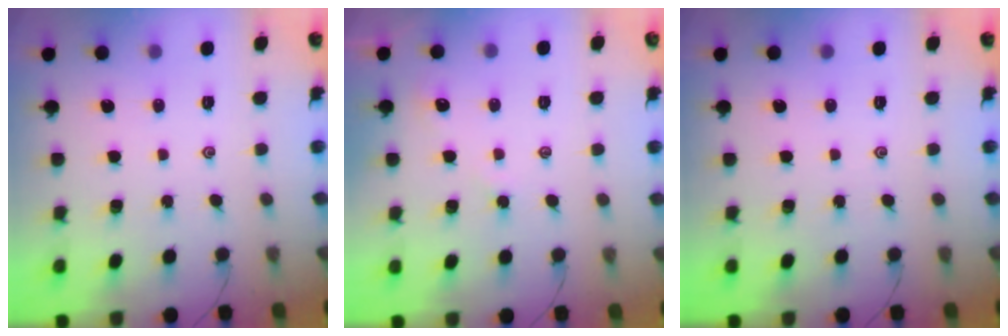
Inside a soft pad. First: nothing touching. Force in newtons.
{"total": 2.4, "press": 2.4, "slide": 0.4}
{"total": 0.0}